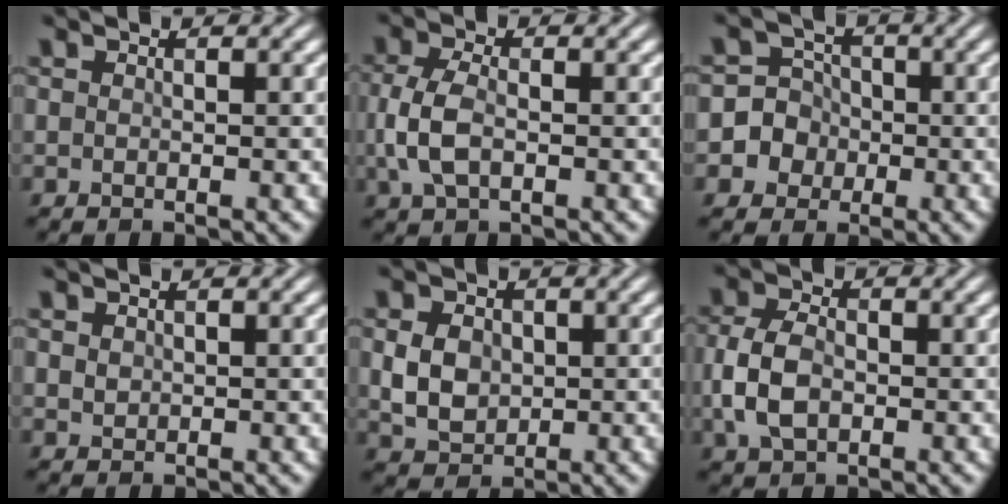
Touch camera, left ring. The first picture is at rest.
{"total": 3.8, "force": [-0.5, 2.1, 3.0], "torque": [-0.076, 0.000, -0.012]}
{"total": 5.1, "force": [-1.3, 4.9, 0.5], "torque": [0.011, 0.019, -0.044]}
{"total": 0.7, "force": [0.3, 0.6, 0.3], "torque": [-0.006, -0.002, 0.007]}
{"total": 3.8, "force": [0.2, 3.0, 2.3], "torque": [-0.051, -0.003, 0.002]}
{"total": 4.6, "force": [-0.8, 3.1, 3.3], "torque": [-0.077, -0.001, -0.020]}